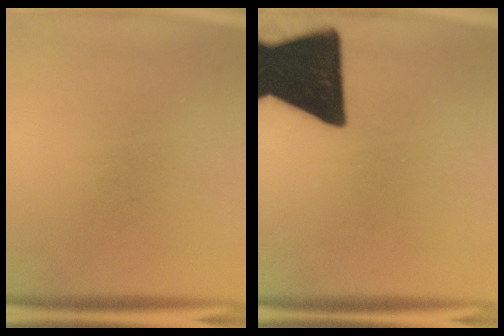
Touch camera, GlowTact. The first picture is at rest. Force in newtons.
{"total": 19.1}